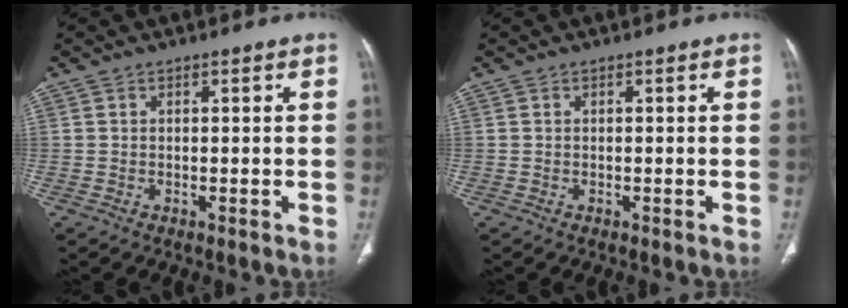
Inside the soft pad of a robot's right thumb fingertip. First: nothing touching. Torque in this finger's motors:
{"motor_torque": [-0.08, 0.07, -0.09, 0.08, 0.02]}